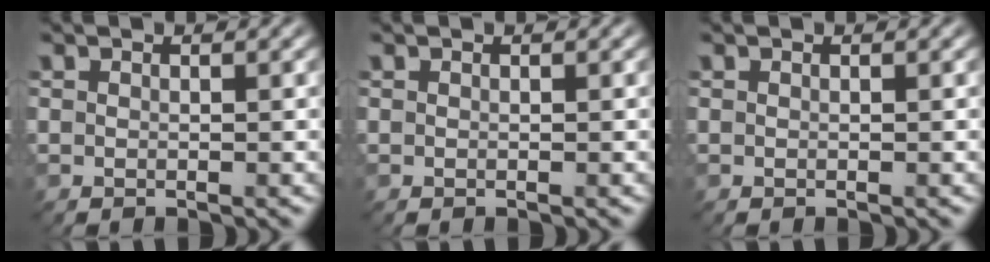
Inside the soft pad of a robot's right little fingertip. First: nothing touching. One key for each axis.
{"total": 0.0}
{"total": 0.0}